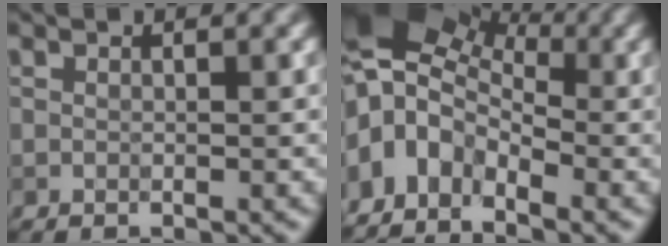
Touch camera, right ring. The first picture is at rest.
{"total": 12.0, "force": [-0.9, 8.6, 8.3], "torque": [-0.147, 0.007, -0.015]}